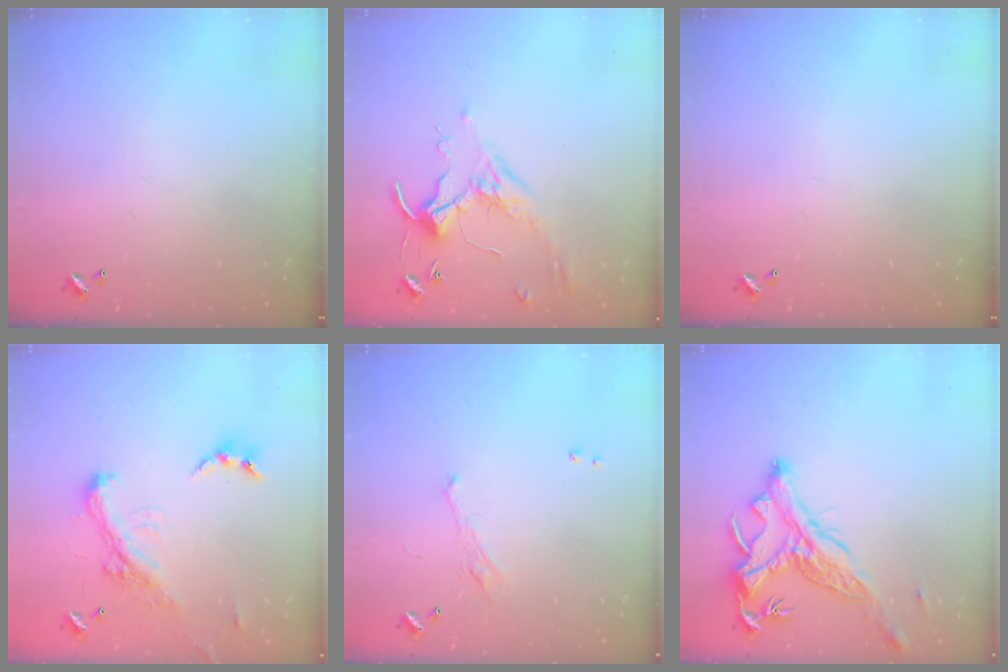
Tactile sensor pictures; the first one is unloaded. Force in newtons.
{"total": 0.7, "press": 0.6, "slide": 0.4}
{"total": 0.0}
{"total": 4.8, "press": 4.7, "slide": 1.1}
{"total": 2.0, "press": 1.9, "slide": 0.7}
{"total": 4.1, "press": 3.9, "slide": 1.2}